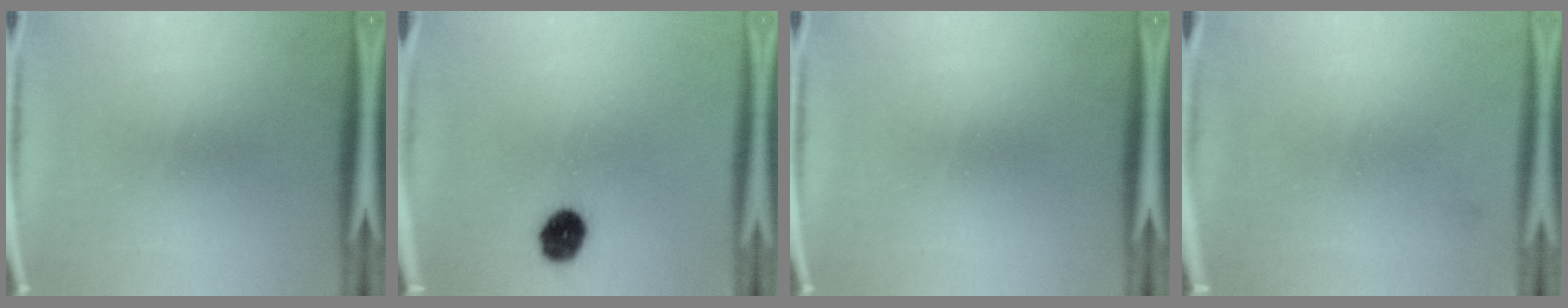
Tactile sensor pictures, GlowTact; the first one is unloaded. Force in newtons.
{"total": 6.9}
{"total": 0.0}
{"total": 1.1}